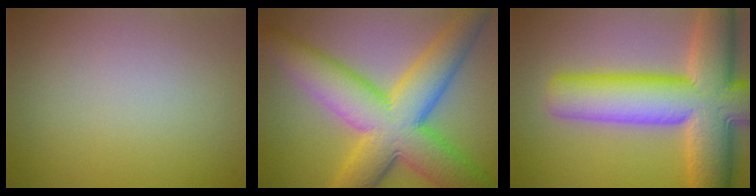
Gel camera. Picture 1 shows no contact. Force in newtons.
{"total": 11.6, "press": 11.6, "slide": 0.3}
{"total": 13.0, "press": 13.0, "slide": 0.7}